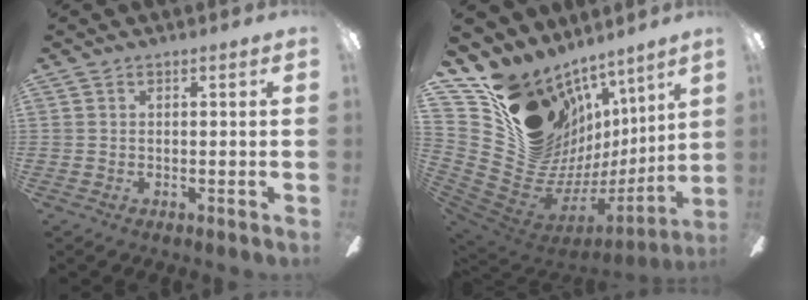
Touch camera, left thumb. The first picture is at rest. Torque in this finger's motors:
{"motor_torque": [3.21, 1.79, 1.36, -1.41, 0.30]}